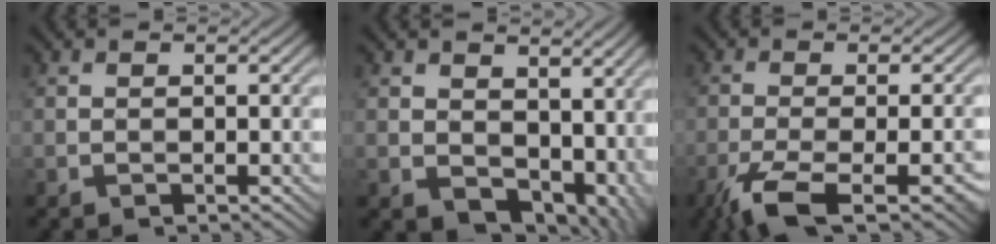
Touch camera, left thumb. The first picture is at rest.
{"total": 8.7, "force": [1.8, 6.3, 5.7], "torque": [-0.107, -0.030, 0.045]}
{"total": 9.2, "force": [-5.3, 2.4, 7.2], "torque": [-0.119, -0.012, -0.097]}